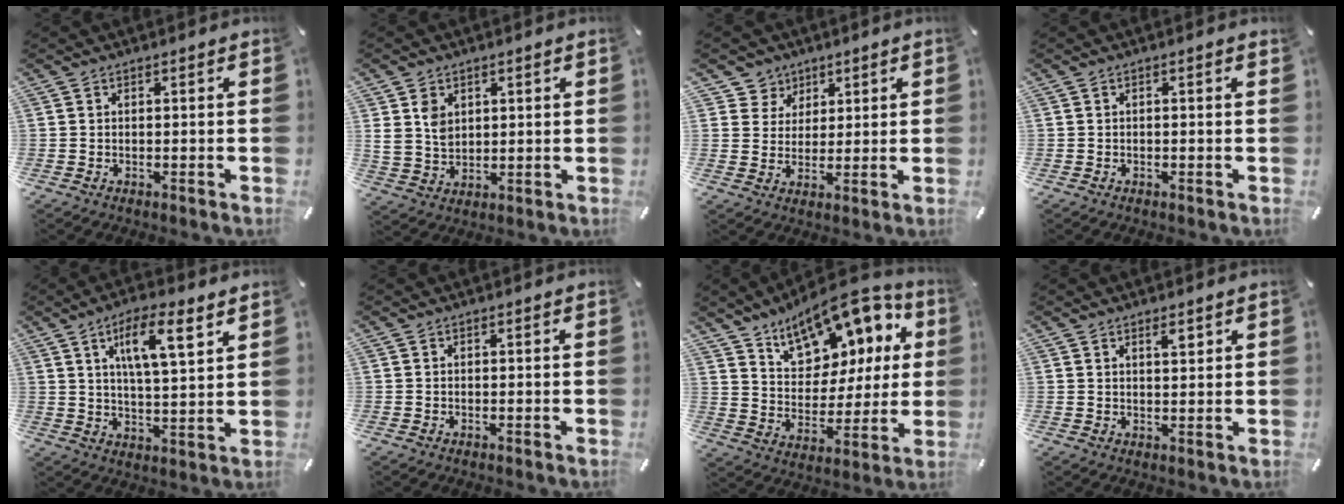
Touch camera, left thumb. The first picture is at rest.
{"total": 5.9, "force": [2.5, 4.7, 2.5], "torque": [-0.060, -0.004, 0.046]}
{"total": 6.1, "force": [3.0, 5.3, -0.2], "torque": [0.000, -0.018, 0.055]}
{"total": 0.5, "force": [-0.1, 0.0, 0.5], "torque": [-0.009, -0.002, -0.001]}
{"total": 11.2, "force": [6.1, 2.8, 9.0], "torque": [-0.147, -0.025, 0.099]}
{"total": 0.0}
{"total": 16.6, "force": [11.2, 9.4, 7.9], "torque": [-0.122, -0.079, 0.194]}
{"total": 2.7, "force": [1.9, 0.9, 1.8], "torque": [-0.021, -0.007, 0.030]}